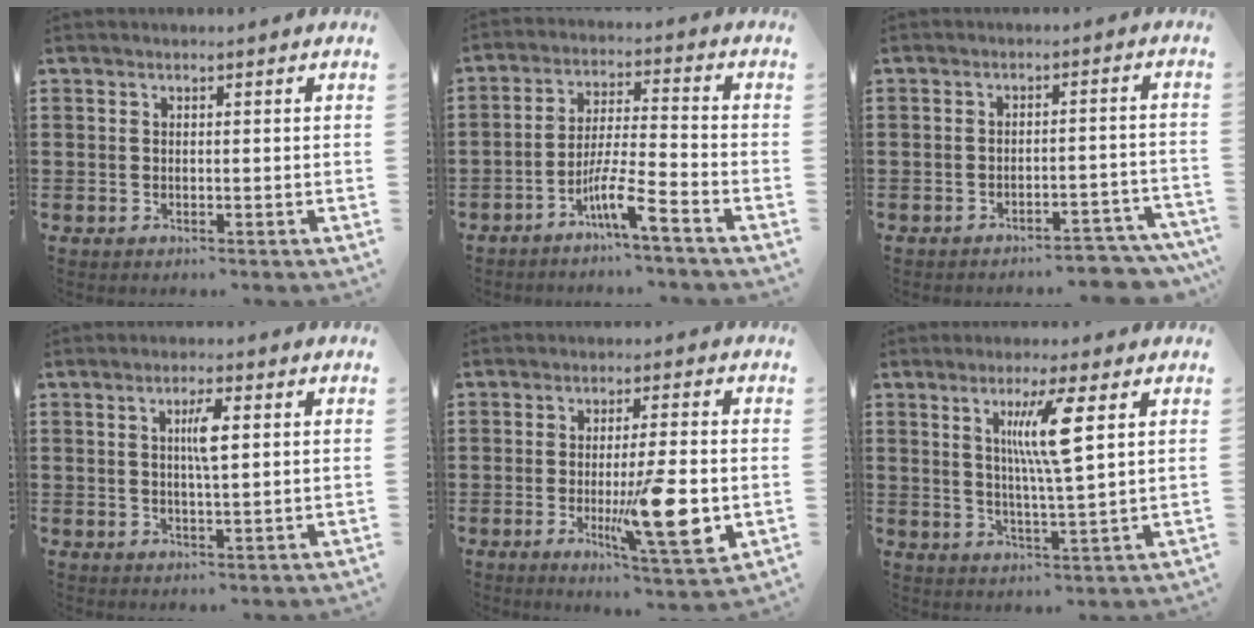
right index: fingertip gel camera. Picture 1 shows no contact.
{"total": 7.2, "force": [-4.9, 0.3, 5.2], "torque": [-0.105, -0.007, -0.094]}
{"total": 3.8, "force": [-3.7, 0.2, 1.1], "torque": [-0.020, -0.002, -0.074]}
{"total": 4.0, "force": [0.8, 0.8, 3.8], "torque": [-0.068, 0.003, 0.008]}
{"total": 12.3, "force": [-2.5, 2.5, 11.8], "torque": [-0.192, -0.019, -0.039]}
{"total": 8.2, "force": [3.0, 0.7, 7.6], "torque": [-0.147, -0.001, 0.043]}